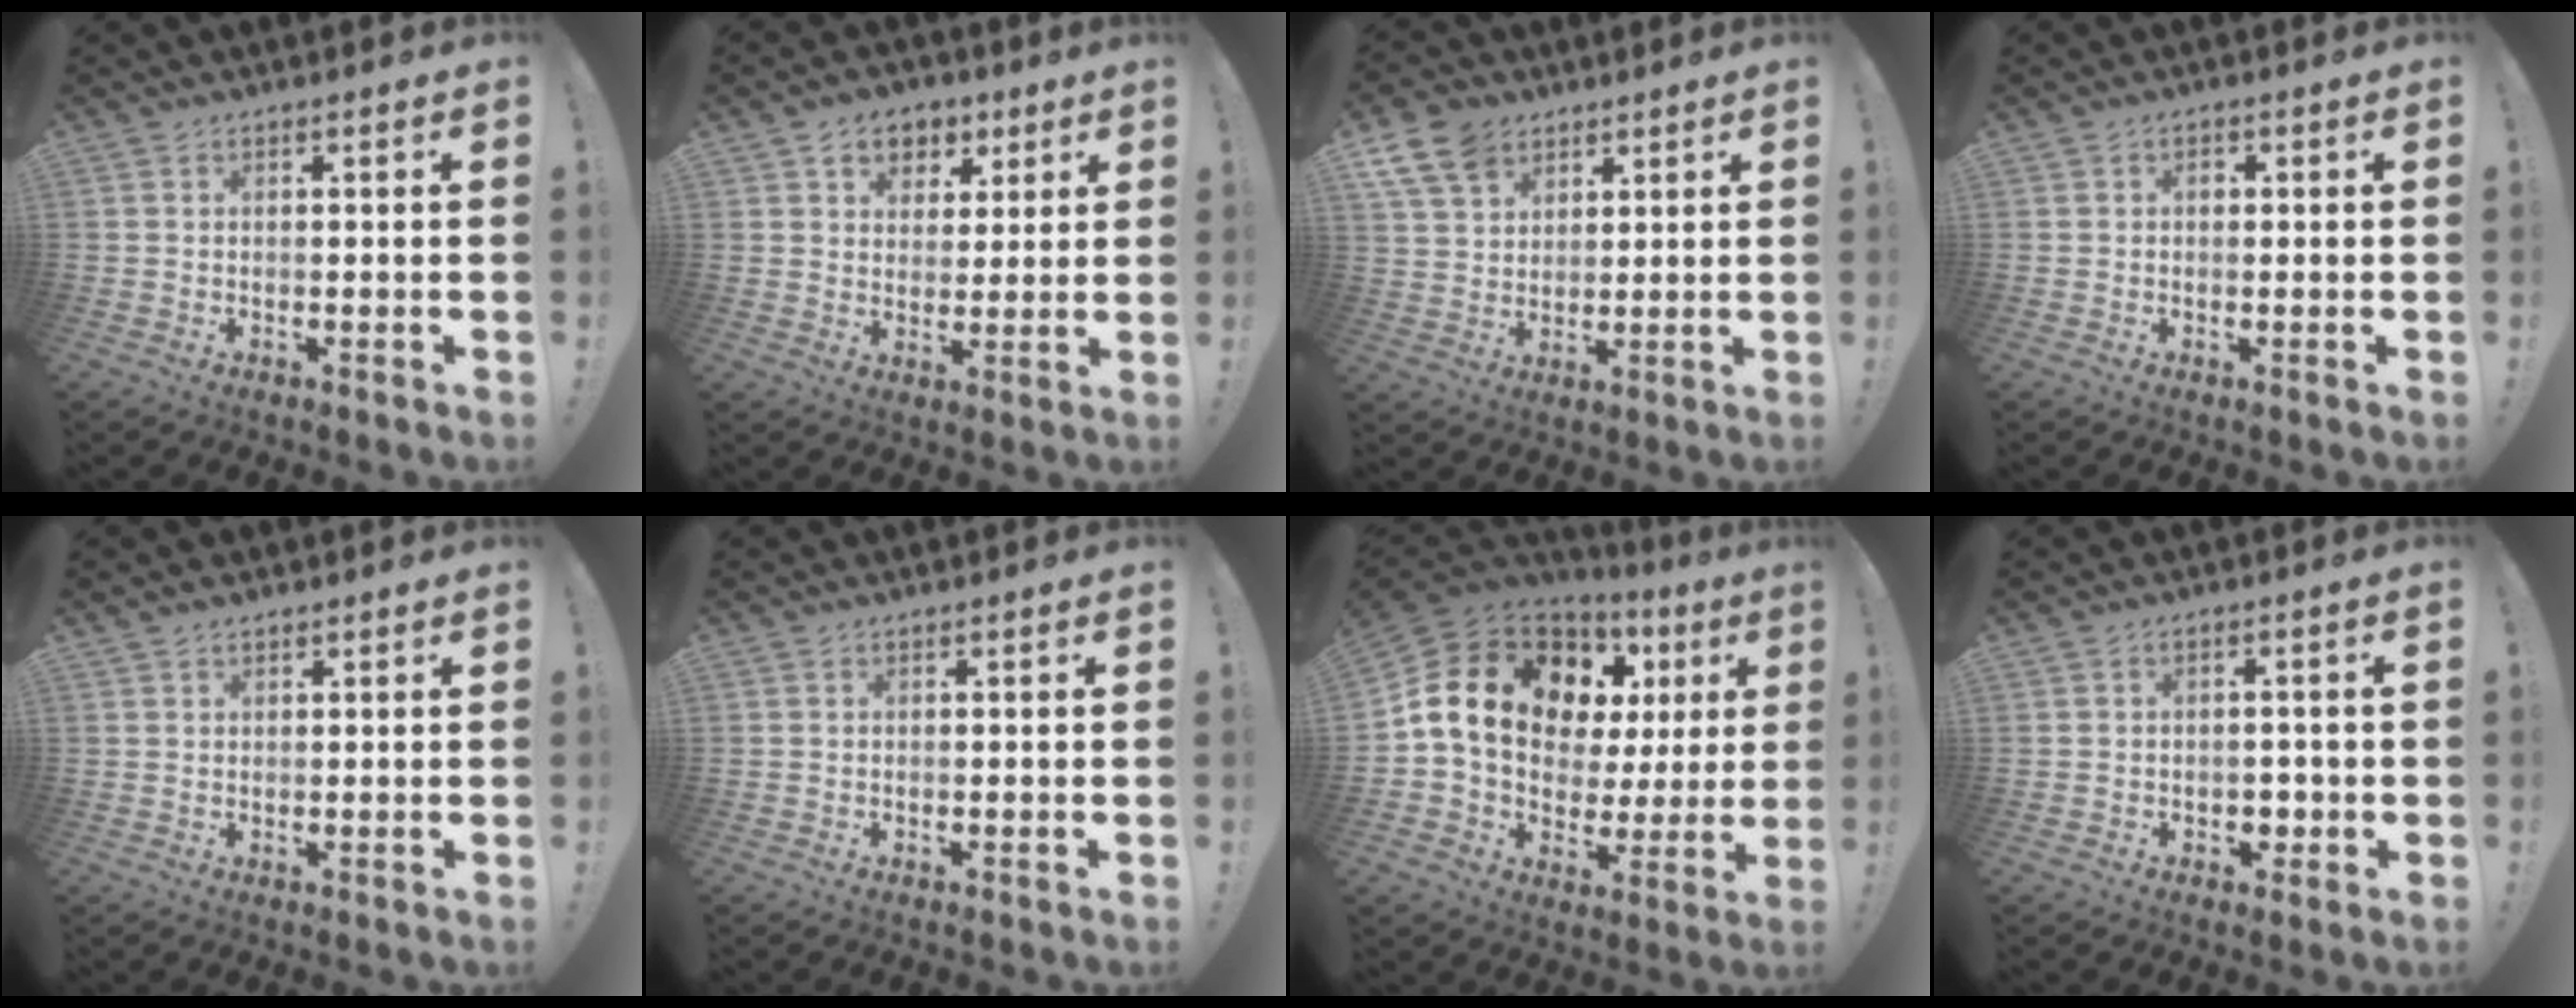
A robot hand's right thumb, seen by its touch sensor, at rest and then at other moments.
{"total": 7.8, "force": [3.7, 6.4, 2.4], "torque": [-0.031, -0.017, 0.071]}
{"total": 10.6, "force": [6.7, 7.0, 4.3], "torque": [-0.081, -0.029, 0.134]}
{"total": 0.9, "force": [-0.2, 0.7, 0.5], "torque": [-0.010, 0.004, -0.006]}
{"total": 1.1, "force": [0.9, 0.6, 0.1], "torque": [-0.002, -0.002, 0.017]}
{"total": 0.0}
{"total": 18.2, "force": [6.4, 12.1, 11.9], "torque": [-0.209, -0.022, 0.130]}
{"total": 3.0, "force": [-0.6, 2.6, 1.3], "torque": [-0.007, -0.003, -0.013]}